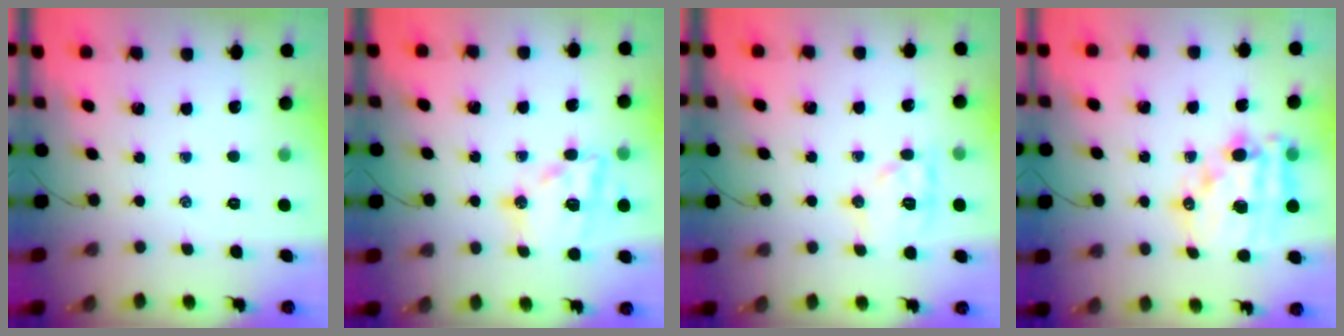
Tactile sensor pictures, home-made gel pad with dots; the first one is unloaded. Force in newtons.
{"total": 15.9, "press": 15.7, "slide": 2.9}
{"total": 11.3, "press": 11.3, "slide": 0.5}
{"total": 16.4, "press": 16.0, "slide": 3.7}